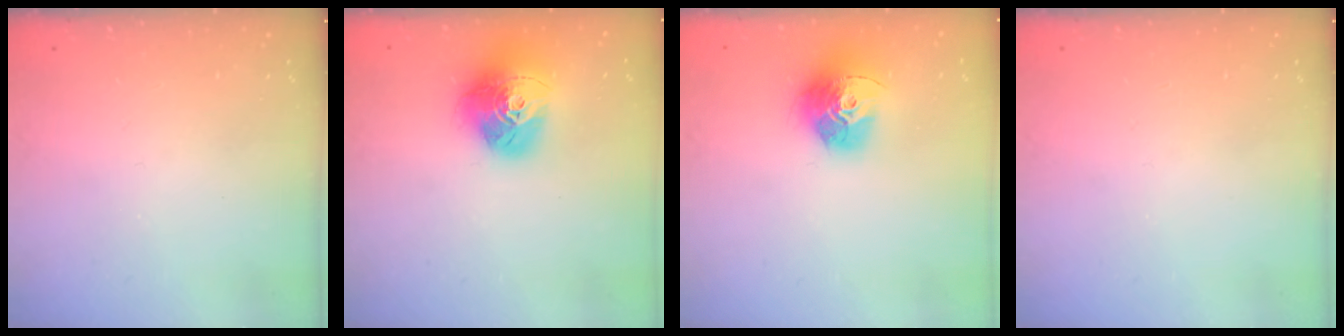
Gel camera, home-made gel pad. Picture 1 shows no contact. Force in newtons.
{"total": 17.6, "press": 17.6, "slide": 1.6}
{"total": 15.6, "press": 15.5, "slide": 1.5}
{"total": 0.0}